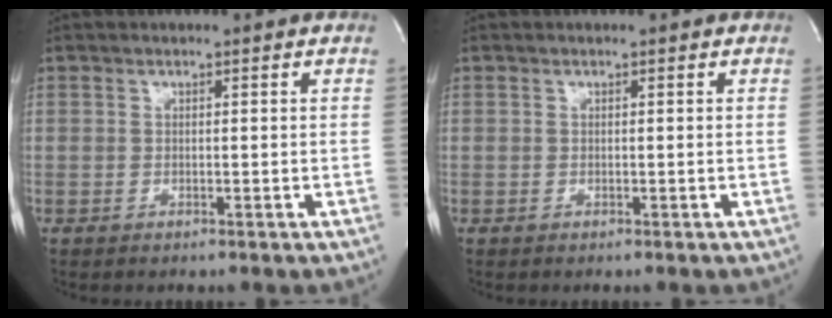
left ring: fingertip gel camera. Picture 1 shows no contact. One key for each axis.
{"total": 0.0}